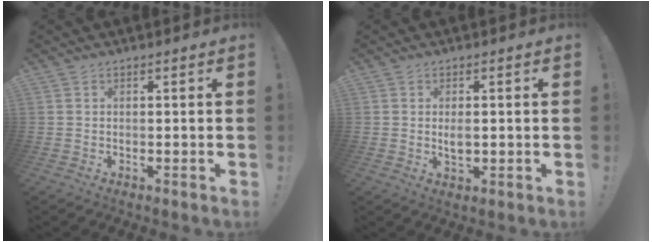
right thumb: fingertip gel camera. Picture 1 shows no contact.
{"total": 2.9, "force": [0.3, 1.7, 2.3], "torque": [-0.021, -0.005, 0.000]}